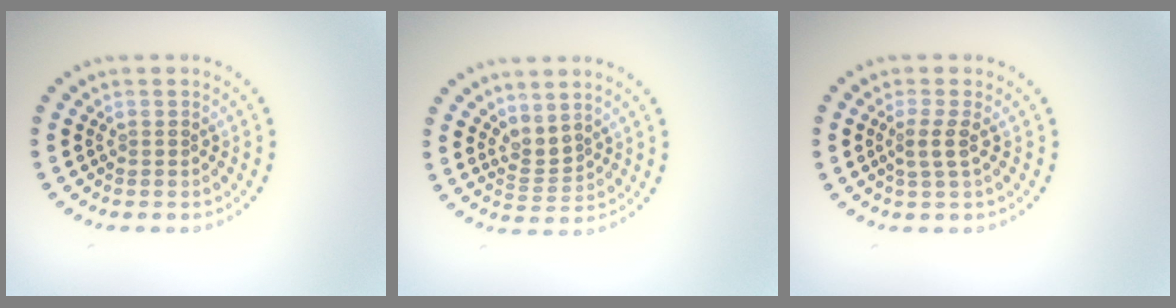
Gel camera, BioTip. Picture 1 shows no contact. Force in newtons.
{"total": 2.0, "press": 1.4, "slide": 1.4}
{"total": 1.6, "press": 1.3, "slide": 1.0}